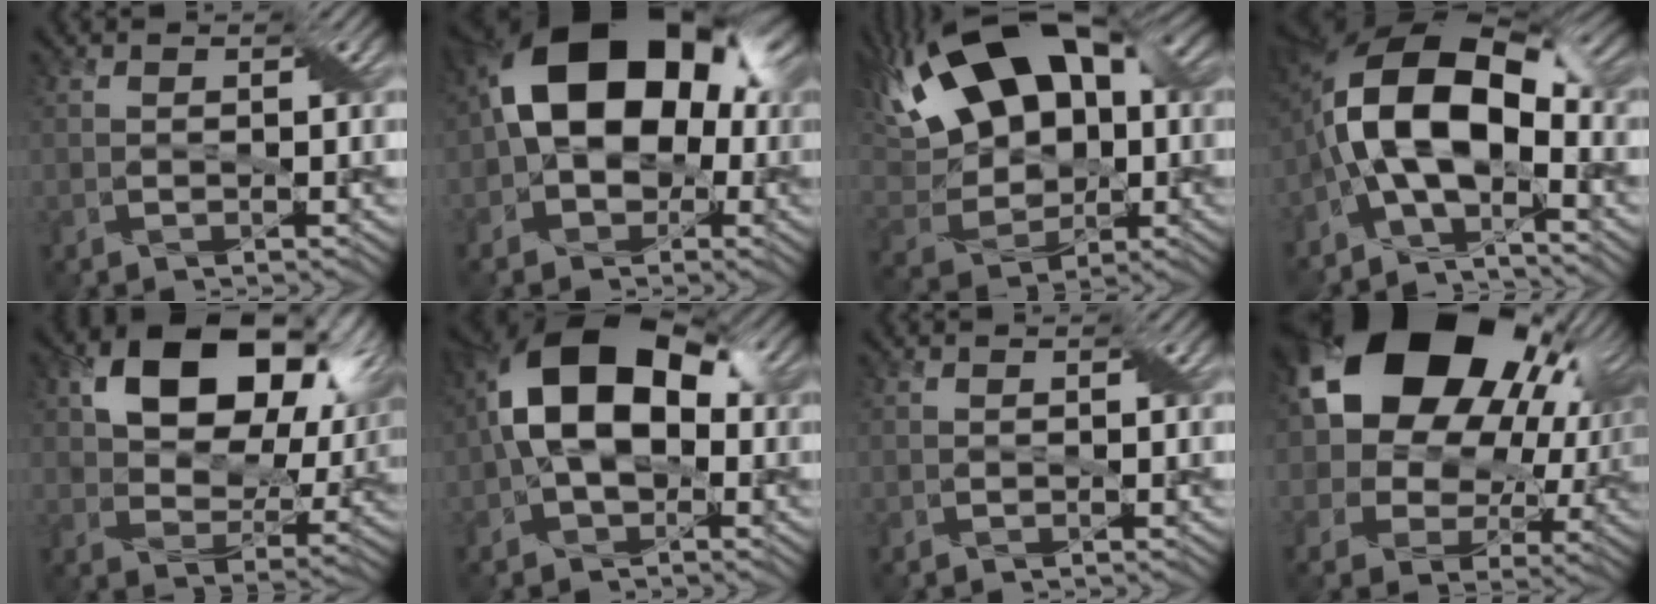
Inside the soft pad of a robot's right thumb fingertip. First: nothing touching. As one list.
[{"total": 16.5, "force": [1.0, 11.3, 12.1], "torque": [-0.175, 0.012, 0.008]}, {"total": 19.7, "force": [6.7, 12.0, 14.1], "torque": [-0.295, 0.054, 0.116]}, {"total": 14.1, "force": [-2.2, 7.1, 12.0], "torque": [-0.215, 0.018, -0.058]}, {"total": 14.7, "force": [6.1, 9.1, 9.8], "torque": [-0.167, 0.001, 0.110]}, {"total": 13.4, "force": [1.1, 8.3, 10.5], "torque": [-0.189, 0.021, 0.006]}, {"total": 0.0}, {"total": 20.8, "force": [7.2, 14.7, 12.8], "torque": [-0.235, 0.020, 0.134]}]